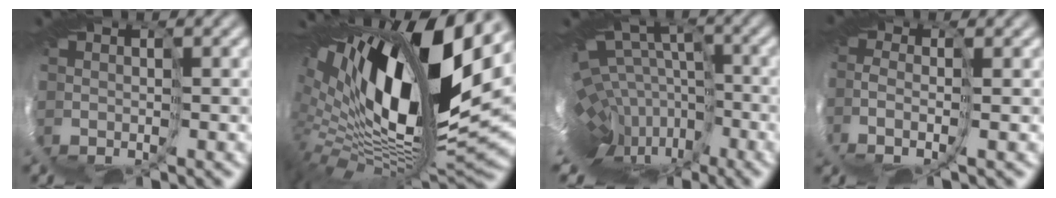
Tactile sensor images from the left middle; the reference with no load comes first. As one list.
[{"total": 14.5, "force": [5.5, 5.3, 12.3], "torque": [-0.240, 0.004, 0.089]}, {"total": 11.7, "force": [-6.5, 7.0, 6.7], "torque": [-0.122, 0.003, -0.069]}, {"total": 2.3, "force": [-1.4, -0.1, 1.9], "torque": [-0.078, -0.002, -0.045]}]